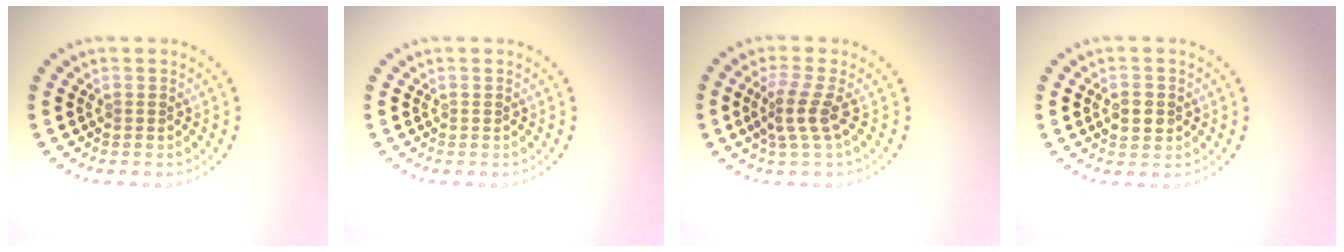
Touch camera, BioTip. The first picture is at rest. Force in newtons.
{"total": 0.0}
{"total": 2.6, "press": 1.8, "slide": 1.9}
{"total": 2.0, "press": 2.0, "slide": 0.2}